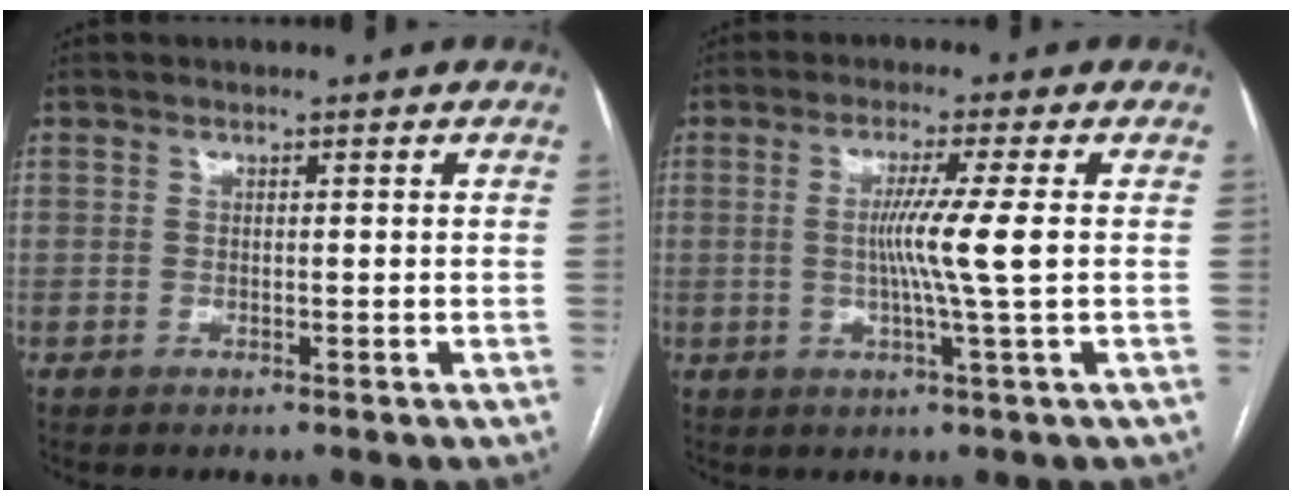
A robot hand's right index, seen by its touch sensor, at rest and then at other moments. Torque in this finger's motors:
{"motor_torque": [1.17, -0.10, 0.69, 0.16]}